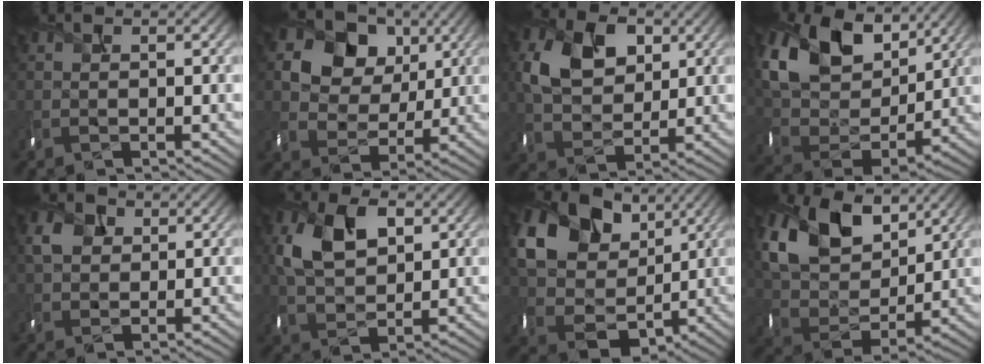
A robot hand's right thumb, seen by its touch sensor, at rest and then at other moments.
{"total": 9.9, "force": [4.0, 7.9, 4.5], "torque": [-0.107, 0.009, 0.062]}
{"total": 8.6, "force": [2.6, 6.1, 5.5], "torque": [-0.123, -0.002, 0.047]}
{"total": 14.5, "force": [7.8, 9.1, 8.1], "torque": [-0.205, 0.020, 0.140]}
{"total": 3.5, "force": [1.2, 2.9, 1.5], "torque": [-0.044, 0.001, 0.023]}
{"total": 8.0, "force": [2.4, 5.2, 5.6], "torque": [-0.125, 0.000, 0.046]}
{"total": 17.2, "force": [6.4, 13.6, 8.4], "torque": [-0.249, 0.029, 0.147]}
{"total": 13.1, "force": [7.0, 7.9, 7.7], "torque": [-0.189, 0.008, 0.125]}